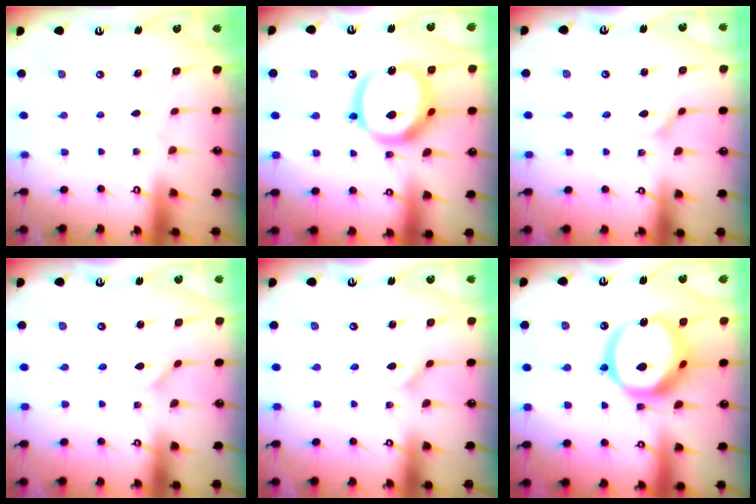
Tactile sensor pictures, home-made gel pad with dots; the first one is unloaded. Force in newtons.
{"total": 16.9, "press": 16.8, "slide": 2.0}
{"total": 1.5, "press": 1.5, "slide": 0.1}
{"total": 1.0, "press": 1.0, "slide": 0.2}
{"total": 1.0, "press": 1.0, "slide": 0.2}
{"total": 17.9, "press": 17.7, "slide": 2.2}